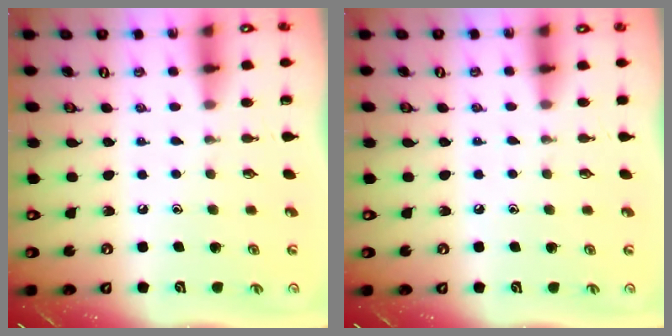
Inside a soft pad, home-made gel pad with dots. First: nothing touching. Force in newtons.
{"total": 2.6, "press": 2.6, "slide": 0.4}